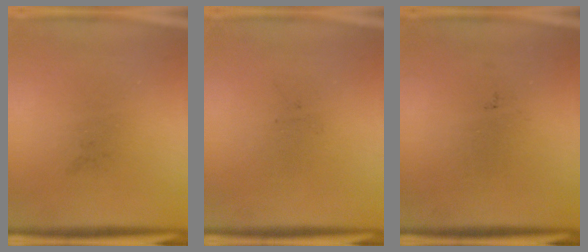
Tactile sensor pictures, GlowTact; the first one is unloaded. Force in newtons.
{"total": 0.0}
{"total": 0.0}